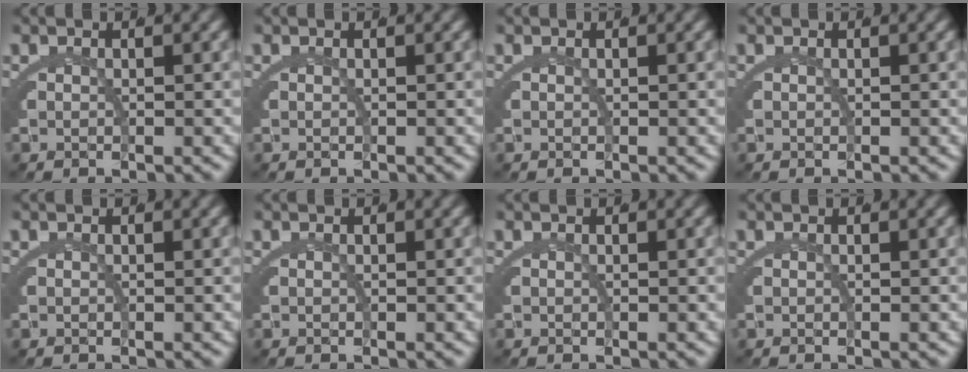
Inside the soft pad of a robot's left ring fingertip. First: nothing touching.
{"total": 0.0}
{"total": 0.0}
{"total": 0.0}
{"total": 0.0}
{"total": 0.0}
{"total": 0.0}
{"total": 0.0}